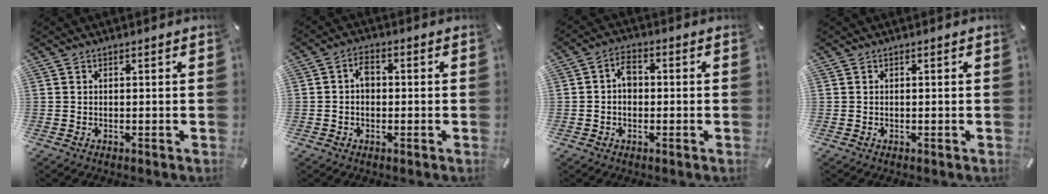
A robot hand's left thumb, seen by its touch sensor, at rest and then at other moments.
{"total": 3.5, "force": [-0.2, 2.4, 2.6], "torque": [-0.051, 0.012, -0.005]}
{"total": 4.2, "force": [-0.3, 2.9, 3.1], "torque": [-0.058, 0.013, -0.006]}
{"total": 0.0}